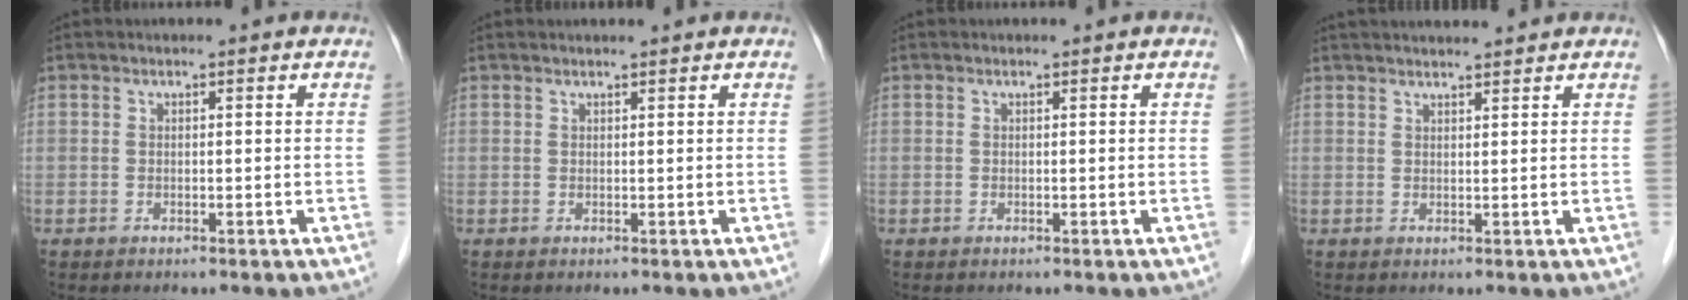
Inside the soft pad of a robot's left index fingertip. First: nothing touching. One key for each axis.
{"total": 1.0, "fx": 0.9, "fy": -0.1, "fz": 0.4, "tx": -0.005, "ty": 0.009, "tz": 0.017}
{"total": 0.0}
{"total": 6.9, "fx": 6.4, "fy": 0.5, "fz": 2.6, "tx": -0.036, "ty": 0.029, "tz": 0.088}